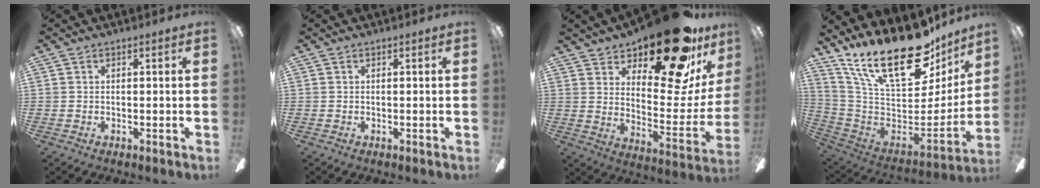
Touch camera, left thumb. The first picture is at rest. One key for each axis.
{"total": 0.0}
{"total": 24.8, "fx": 18.6, "fy": 8.4, "fz": 14.1, "tx": -0.184, "ty": -0.125, "tz": 0.303}
{"total": 27.1, "fx": 17.6, "fy": 10.7, "fz": 17.7, "tx": -0.289, "ty": -0.121, "tz": 0.309}